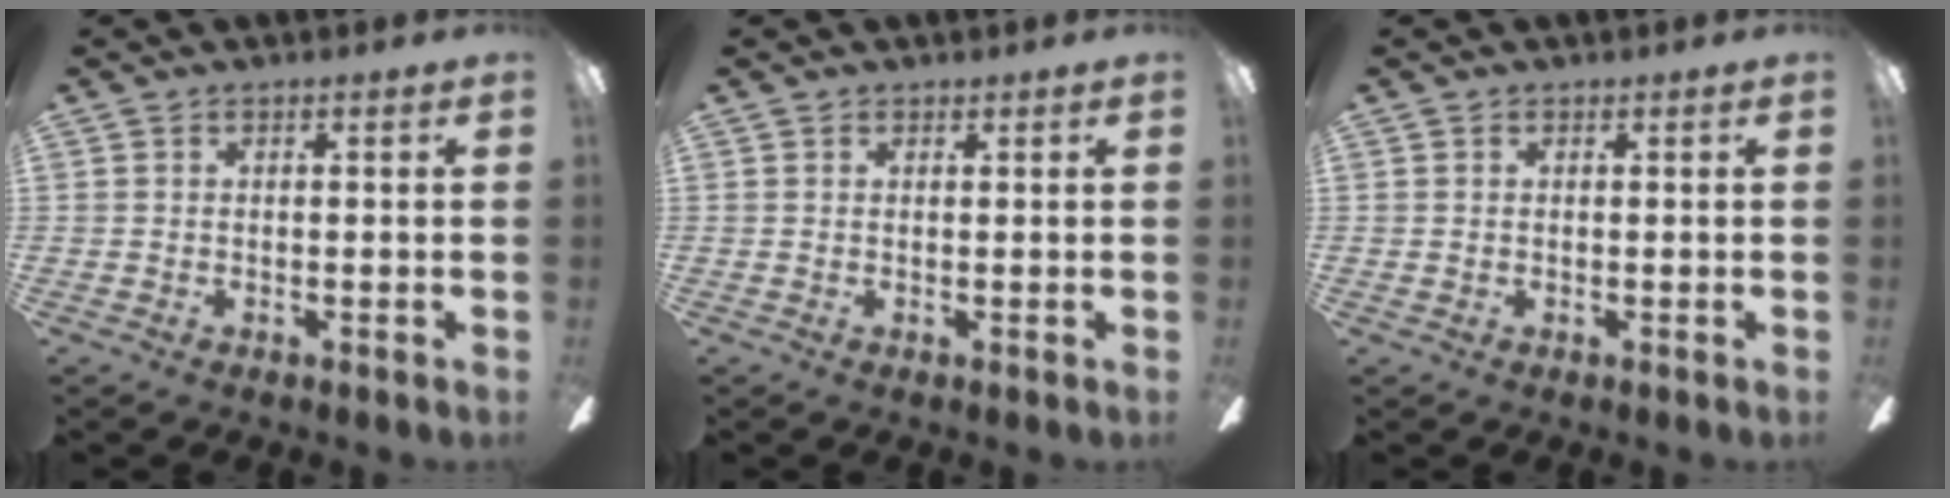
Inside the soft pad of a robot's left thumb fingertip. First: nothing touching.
{"total": 0.7, "force": [0.6, 0.4, 0.0], "torque": [-0.001, 0.001, 0.011]}
{"total": 0.6, "force": [0.4, 0.5, 0.1], "torque": [-0.002, 0.003, 0.006]}